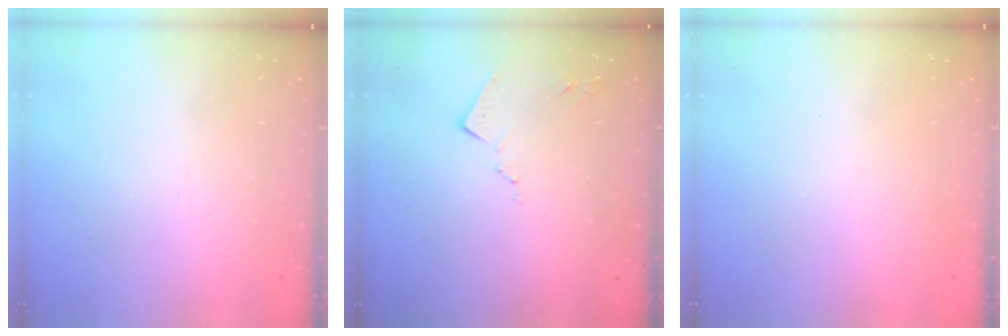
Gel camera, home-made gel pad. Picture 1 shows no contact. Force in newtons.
{"total": 7.6, "press": 7.6, "slide": 0.1}
{"total": 1.0, "press": 0.9, "slide": 0.3}